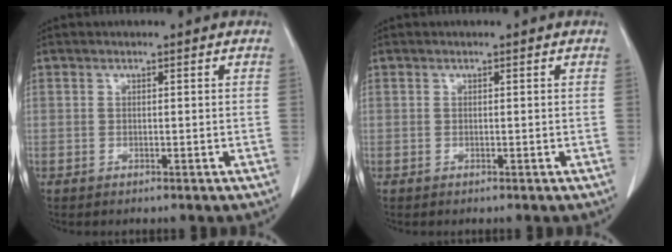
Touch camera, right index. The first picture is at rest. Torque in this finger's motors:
{"motor_torque": [0.00, 0.00, 0.00, 0.00]}